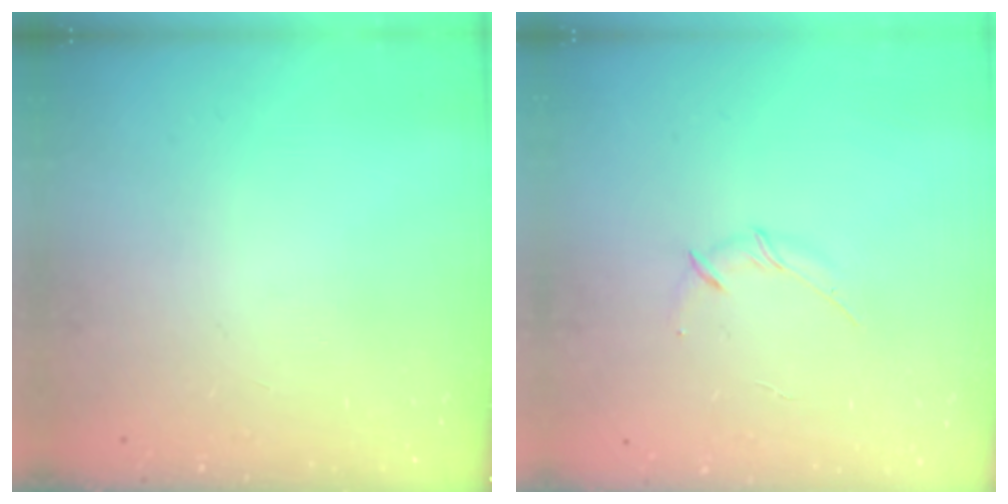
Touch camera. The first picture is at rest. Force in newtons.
{"total": 3.0, "press": 2.9, "slide": 0.8}